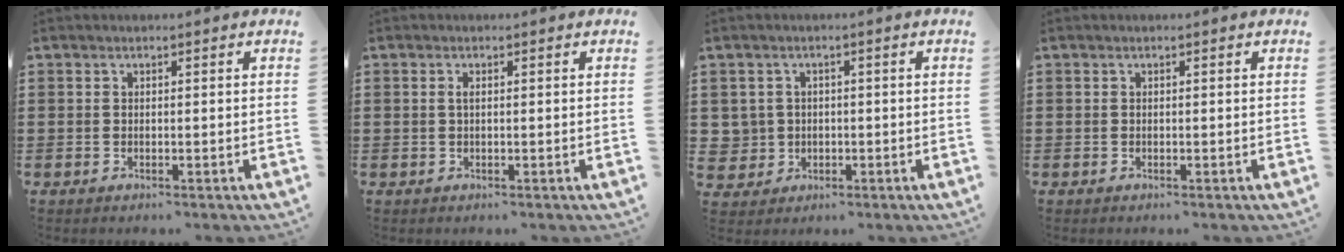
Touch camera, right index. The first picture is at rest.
{"total": 0.9, "force": [0.1, 0.2, 0.8], "torque": [-0.017, 0.001, 0.002]}
{"total": 2.8, "force": [-0.2, 2.8, 0.1], "torque": [-0.017, 0.009, -0.007]}
{"total": 0.0}